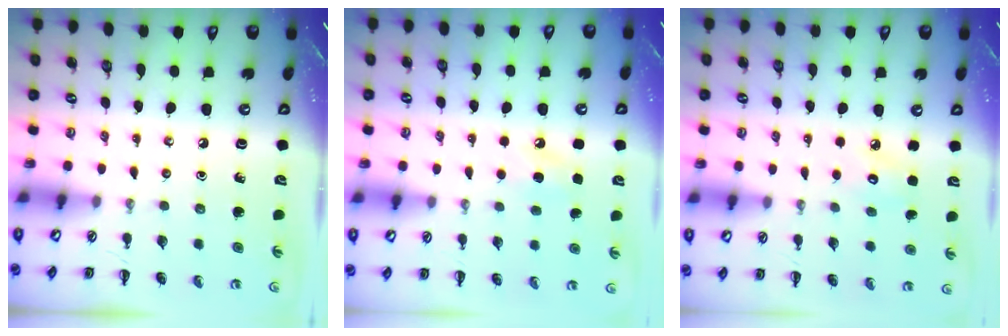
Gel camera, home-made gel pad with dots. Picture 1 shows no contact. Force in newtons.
{"total": 5.6, "press": 5.4, "slide": 1.5}
{"total": 4.4, "press": 4.3, "slide": 1.1}